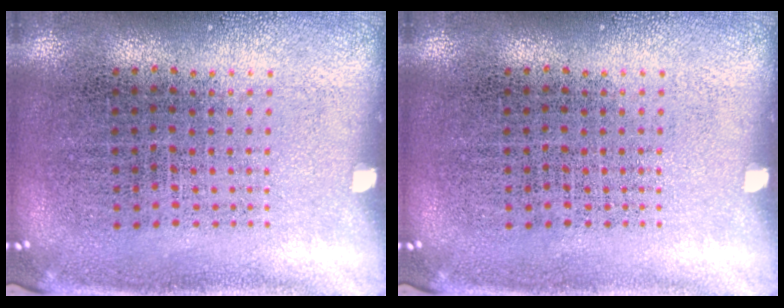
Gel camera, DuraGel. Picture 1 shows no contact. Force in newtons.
{"total": 0.0}